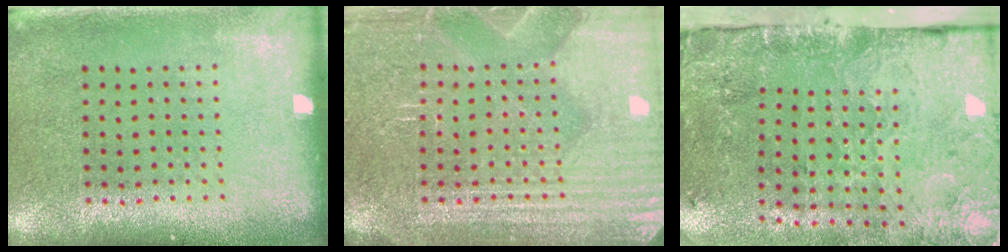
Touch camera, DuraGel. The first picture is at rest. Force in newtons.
{"total": 5.6, "press": 5.5, "slide": 0.9}
{"total": 5.0, "press": 3.6, "slide": 3.4}